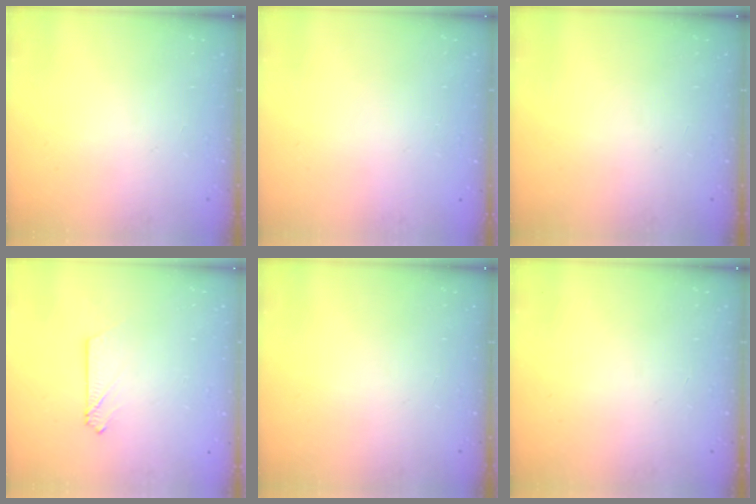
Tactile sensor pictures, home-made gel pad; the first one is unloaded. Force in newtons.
{"total": 0.0}
{"total": 0.0}
{"total": 2.6, "press": 2.6, "slide": 0.3}
{"total": 0.0}
{"total": 0.0}